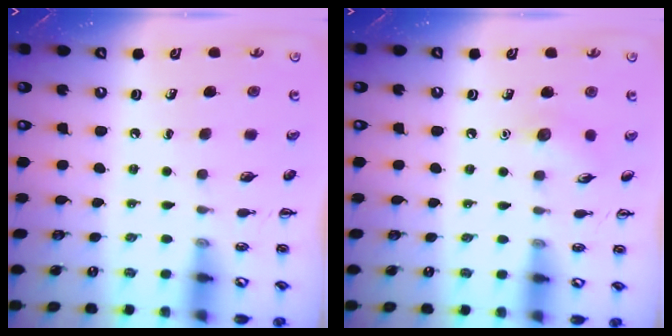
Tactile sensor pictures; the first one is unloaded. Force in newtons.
{"total": 5.6, "press": 5.4, "slide": 1.7}